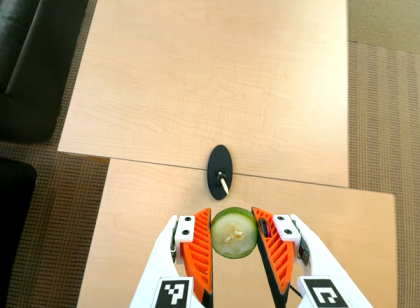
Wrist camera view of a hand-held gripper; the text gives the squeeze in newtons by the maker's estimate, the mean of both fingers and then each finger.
{"total": 11.6, "left": 12.9, "right": 10.4}